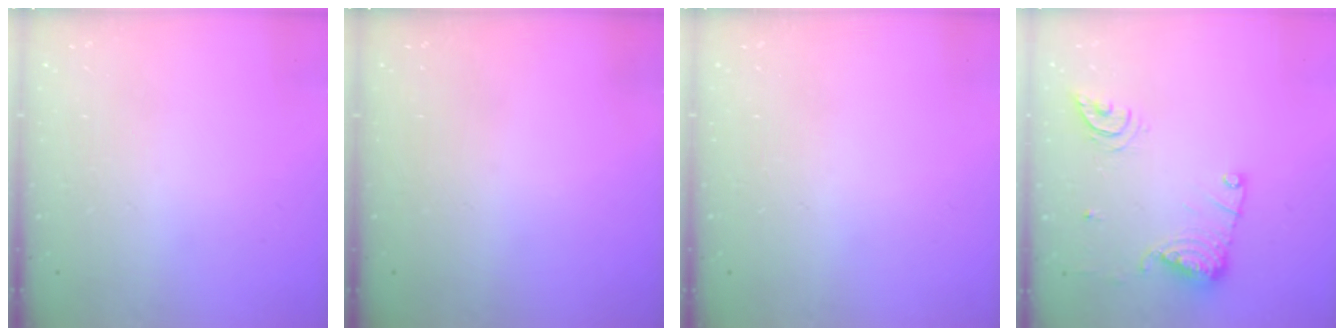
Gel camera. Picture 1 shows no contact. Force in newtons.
{"total": 0.0}
{"total": 0.0}
{"total": 12.2, "press": 12.2, "slide": 1.2}